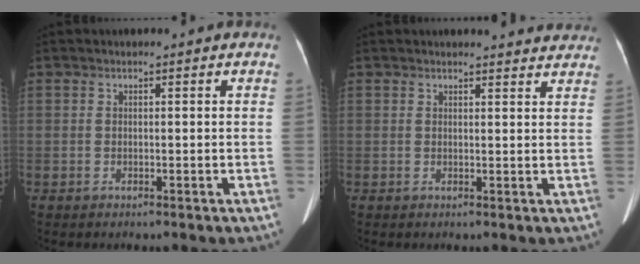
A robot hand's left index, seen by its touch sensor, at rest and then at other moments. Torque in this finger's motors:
{"motor_torque": [0.25, -0.26, 0.00, 0.01]}